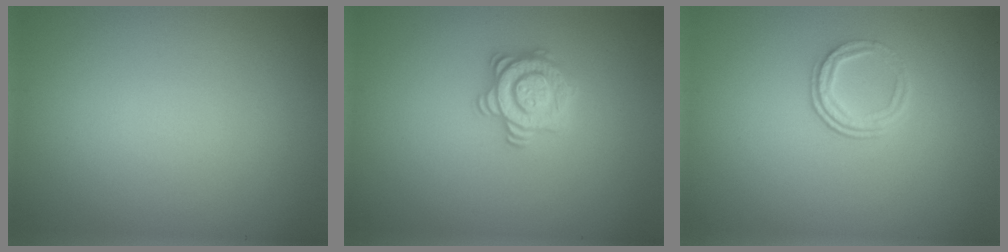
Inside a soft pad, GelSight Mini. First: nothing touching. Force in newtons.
{"total": 2.8, "press": 2.7, "slide": 0.7}
{"total": 2.1, "press": 1.4, "slide": 1.5}